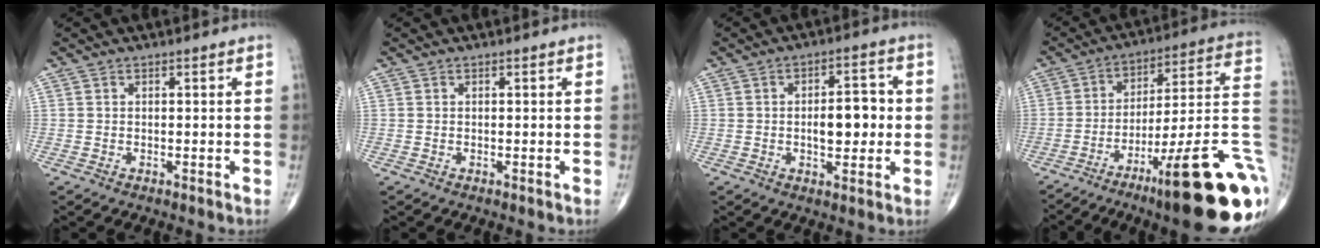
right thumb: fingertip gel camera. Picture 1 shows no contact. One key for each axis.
{"total": 0.0}
{"total": 8.1, "fx": -0.2, "fy": 4.1, "fz": 7.0, "tx": -0.082, "ty": 0.011, "tz": -0.004}
{"total": 29.2, "fx": -11.9, "fy": 5.6, "fz": 26.0, "tx": -0.283, "ty": 0.064, "tz": -0.173}